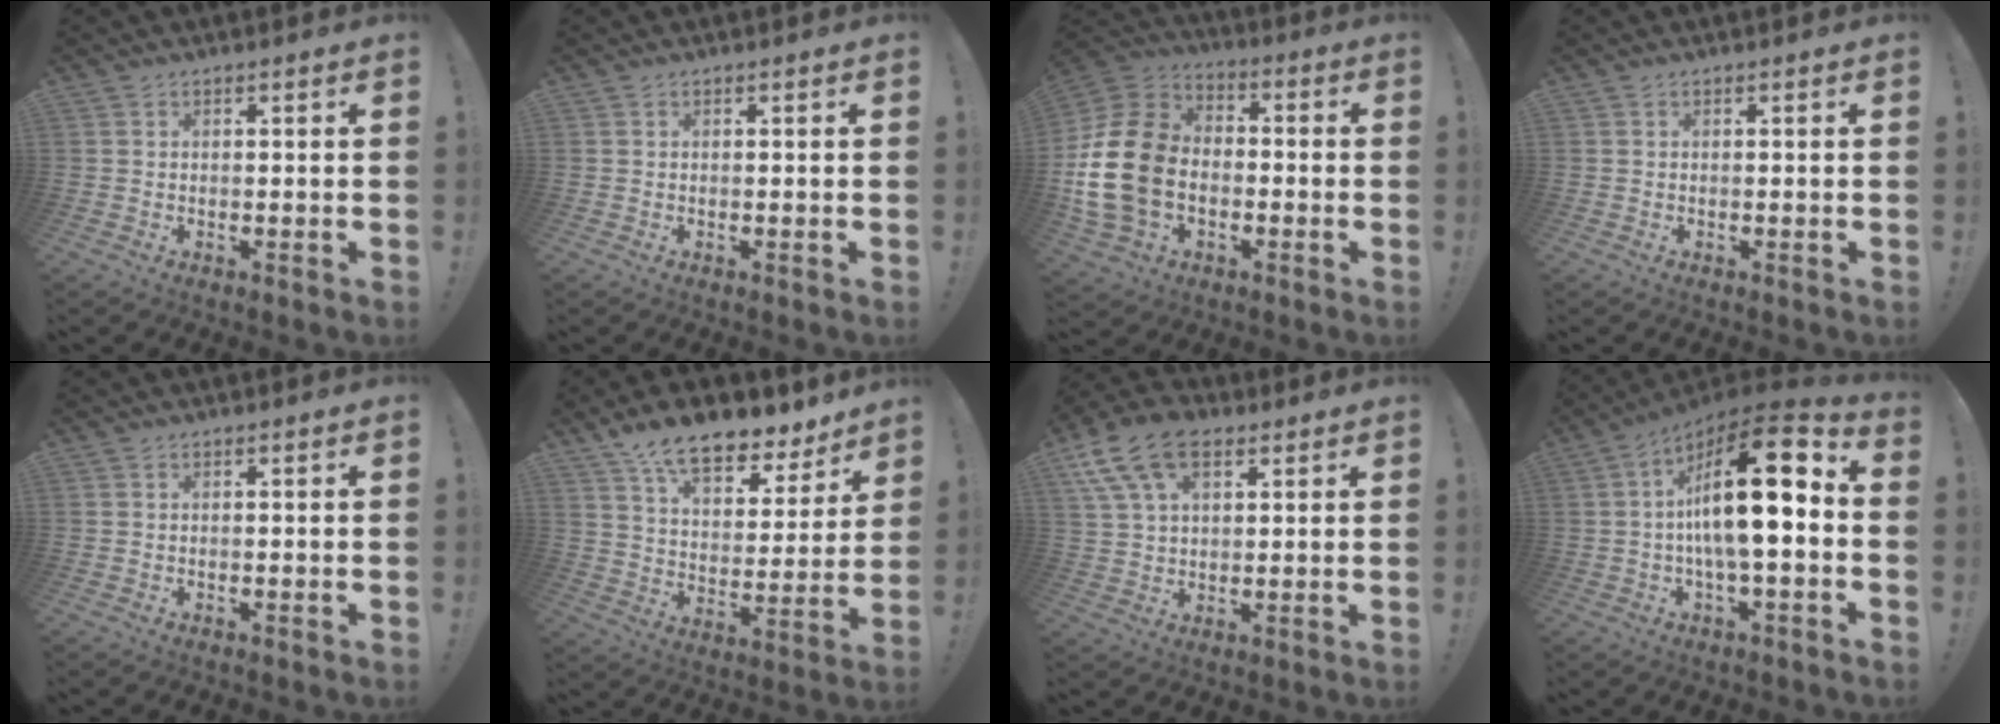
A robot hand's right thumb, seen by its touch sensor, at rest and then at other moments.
{"total": 0.0}
{"total": 19.3, "force": [-3.6, 14.6, 12.2], "torque": [-0.222, 0.033, -0.052]}
{"total": 0.0}
{"total": 0.0}
{"total": 14.8, "force": [11.4, 6.3, 7.2], "torque": [-0.125, -0.083, 0.204]}
{"total": 13.8, "force": [6.9, 8.4, 8.6], "torque": [-0.161, -0.023, 0.129]}
{"total": 20.3, "force": [1.6, 6.0, 19.3], "torque": [-0.305, -0.011, 0.018]}